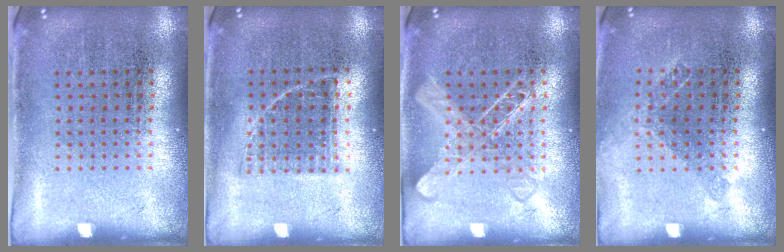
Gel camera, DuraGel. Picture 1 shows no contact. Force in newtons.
{"total": 1.0, "press": 0.8, "slide": 0.6}
{"total": 2.3, "press": 2.3, "slide": 0.4}
{"total": 1.2, "press": 0.9, "slide": 0.7}